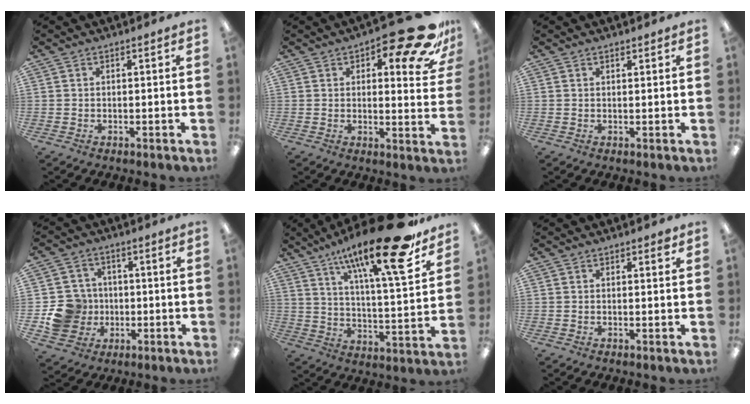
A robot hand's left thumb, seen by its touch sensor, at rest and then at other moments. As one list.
[{"total": 16.9, "force": [10.1, 6.0, 12.1], "torque": [-0.154, -0.063, 0.158]}, {"total": 0.9, "force": [0.7, 0.3, 0.3], "torque": [0.000, -0.004, 0.012]}, {"total": 10.8, "force": [-1.9, 10.2, 3.0], "torque": [-0.061, 0.022, -0.021]}, {"total": 23.2, "force": [15.7, 4.6, 16.4], "torque": [-0.259, -0.101, 0.245]}, {"total": 0.9, "force": [0.7, 0.3, 0.5], "torque": [-0.002, -0.002, 0.011]}]